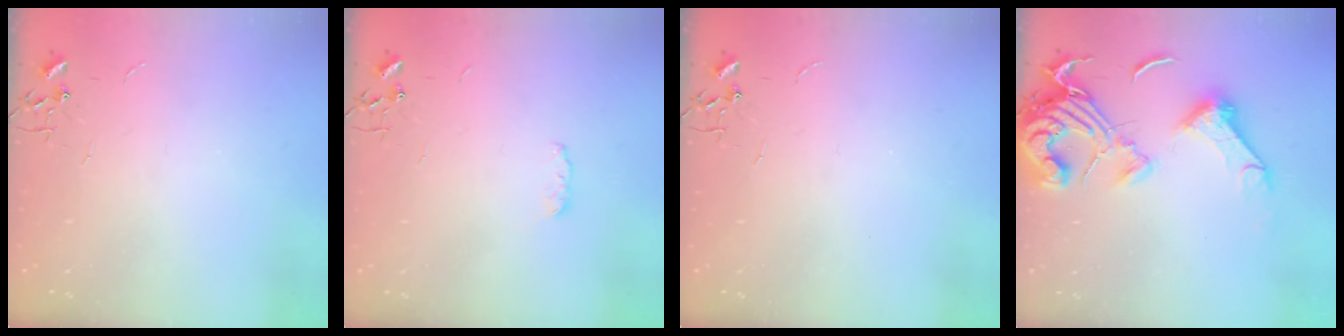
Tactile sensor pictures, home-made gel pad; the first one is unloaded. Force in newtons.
{"total": 3.9, "press": 3.8, "slide": 0.7}
{"total": 0.0}
{"total": 18.0, "press": 18.0, "slide": 1.0}